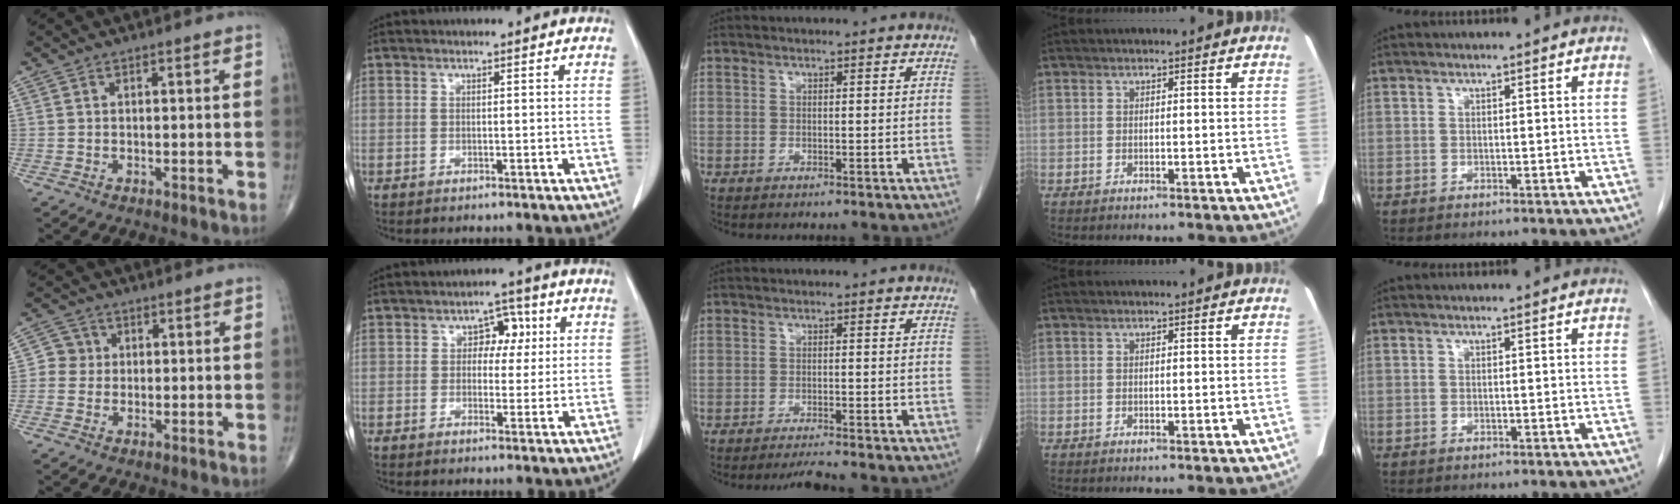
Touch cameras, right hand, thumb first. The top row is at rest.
{"thumb": {"total": 3.5, "force": [0.1, 3.4, 0.5], "torque": [0.018, 0.009, -0.007]}, "index": {"total": 4.3, "force": [0.9, 3.0, 3.0], "torque": [-0.034, 0.016, 0.012]}, "middle": {"total": 2.3, "force": [-2.1, -0.7, 0.6], "torque": [-0.014, -0.011, -0.037]}}